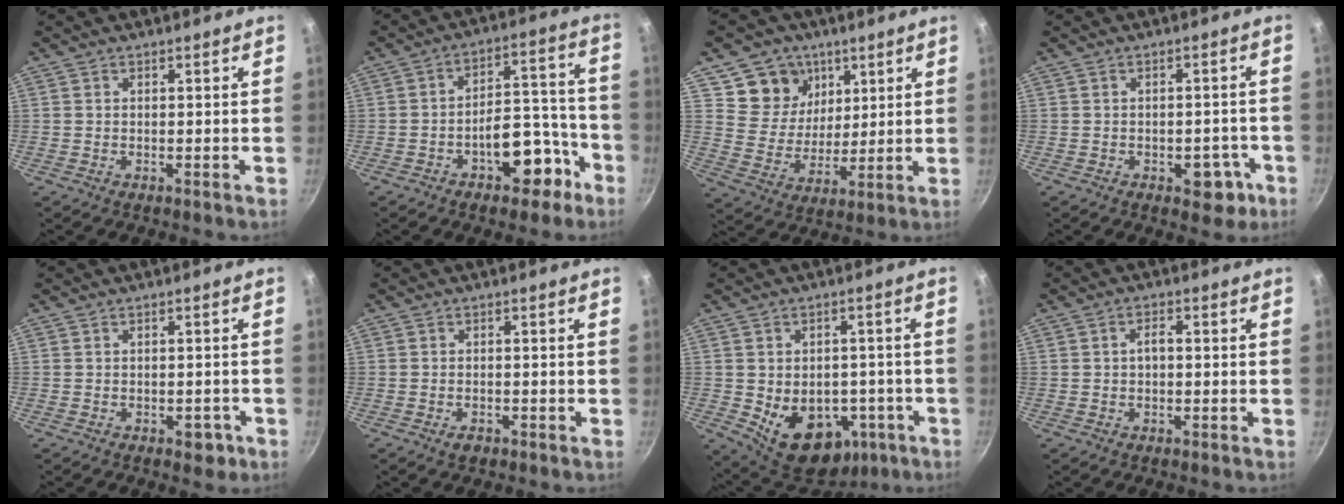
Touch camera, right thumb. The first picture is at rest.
{"total": 12.2, "force": [-6.2, 6.6, 8.1], "torque": [-0.068, 0.077, -0.077]}
{"total": 11.3, "force": [5.8, 9.3, 3.0], "torque": [-0.012, -0.044, 0.102]}
{"total": 5.6, "force": [-2.5, 3.5, 3.7], "torque": [-0.018, 0.018, -0.022]}
{"total": 3.0, "force": [-1.4, 1.9, 1.8], "torque": [-0.006, 0.015, -0.007]}
{"total": 2.0, "force": [-1.1, 1.1, 1.1], "torque": [-0.018, 0.007, -0.016]}
{"total": 15.8, "force": [-4.7, 11.4, 9.9], "torque": [-0.111, 0.012, -0.042]}
{"total": 2.4, "force": [-0.1, 1.5, 1.9], "torque": [-0.027, 0.013, -0.003]}